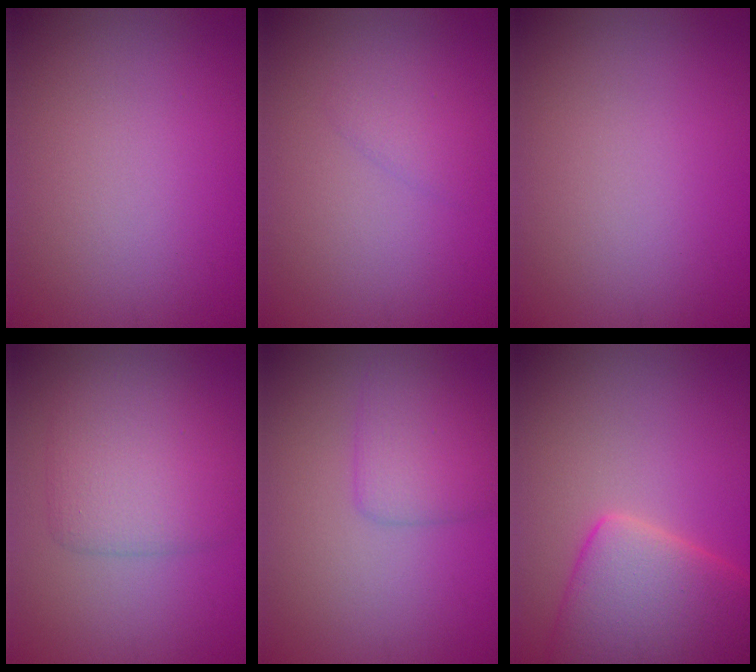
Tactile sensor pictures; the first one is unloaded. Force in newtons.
{"total": 1.3, "press": 1.3, "slide": 0.1}
{"total": 0.0}
{"total": 4.2, "press": 4.2, "slide": 0.3}
{"total": 2.8, "press": 2.8, "slide": 0.2}
{"total": 8.2, "press": 8.2, "slide": 0.5}